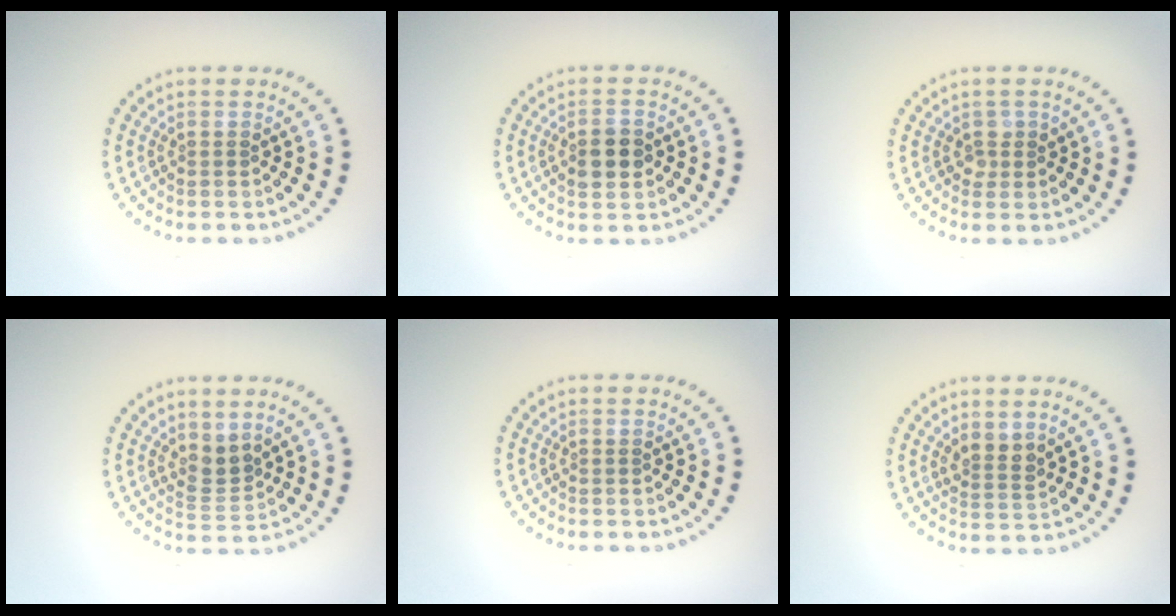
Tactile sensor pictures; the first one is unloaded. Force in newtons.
{"total": 2.9, "press": 2.9, "slide": 0.0}
{"total": 1.3, "press": 1.1, "slide": 0.6}
{"total": 2.3, "press": 1.6, "slide": 1.6}
{"total": 0.0}
{"total": 2.0, "press": 1.7, "slide": 1.2}